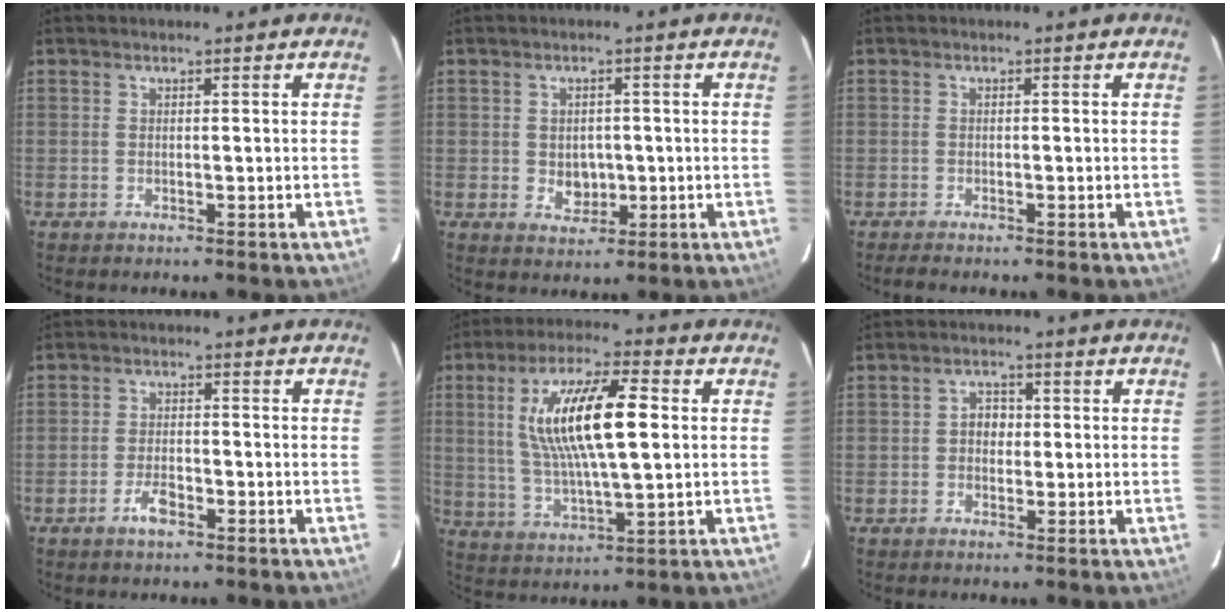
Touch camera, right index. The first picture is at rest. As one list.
[{"total": 4.2, "force": [-0.4, 3.6, 2.2], "torque": [-0.039, 0.001, 0.002]}, {"total": 2.4, "force": [-2.1, 0.2, 1.2], "torque": [-0.025, -0.010, -0.035]}, {"total": 3.8, "force": [-2.3, 1.7, 2.6], "torque": [-0.056, -0.001, -0.040]}, {"total": 16.0, "force": [2.8, 4.1, 15.2], "torque": [-0.286, 0.009, 0.058]}, {"total": 2.8, "force": [-0.2, 2.4, 1.5], "torque": [-0.023, 0.011, -0.003]}]